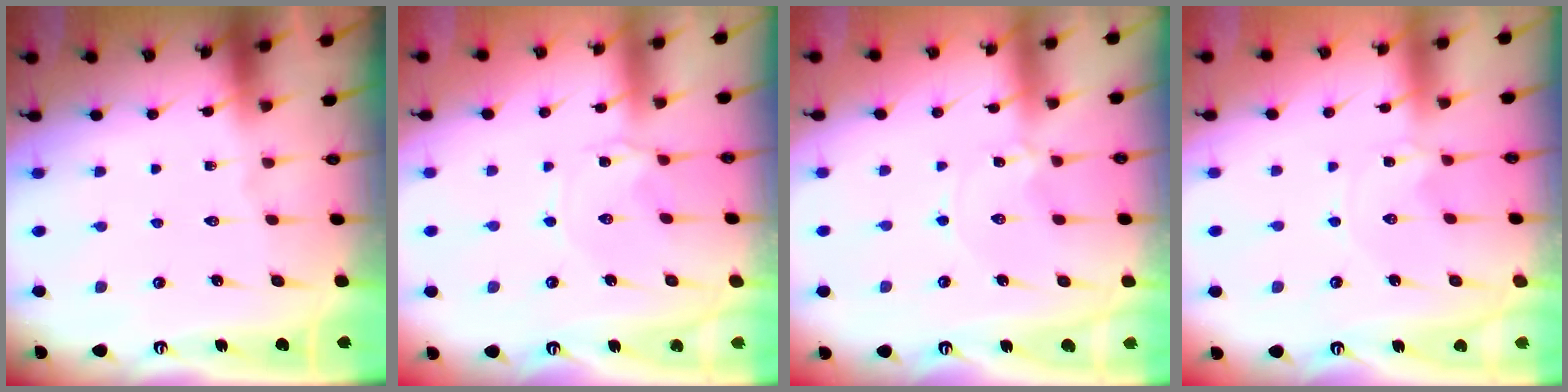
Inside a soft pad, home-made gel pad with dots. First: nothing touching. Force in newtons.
{"total": 3.0, "press": 2.9, "slide": 0.4}
{"total": 1.5, "press": 1.5, "slide": 0.2}
{"total": 1.5, "press": 1.4, "slide": 0.2}